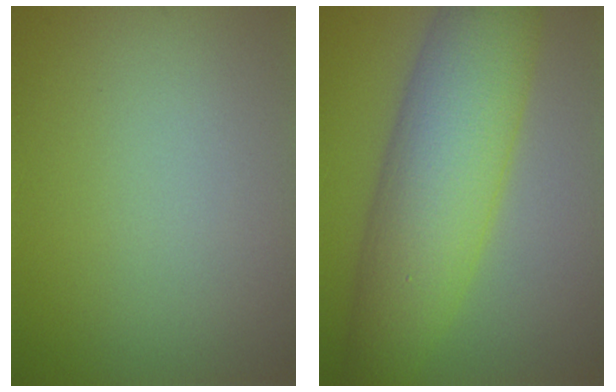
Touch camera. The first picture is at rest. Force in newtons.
{"total": 9.3, "press": 9.3, "slide": 0.3}